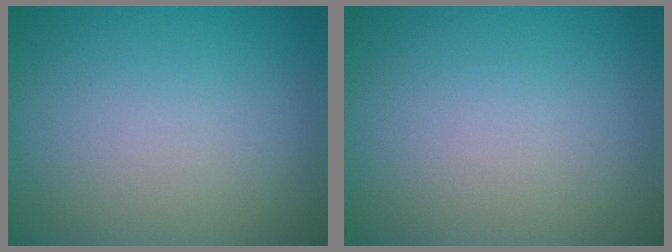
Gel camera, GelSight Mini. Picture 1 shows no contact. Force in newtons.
{"total": 0.0}